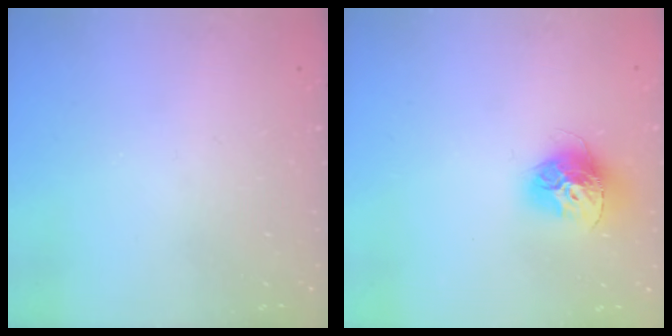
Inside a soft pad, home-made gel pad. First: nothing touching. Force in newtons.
{"total": 13.8, "press": 13.8, "slide": 1.3}